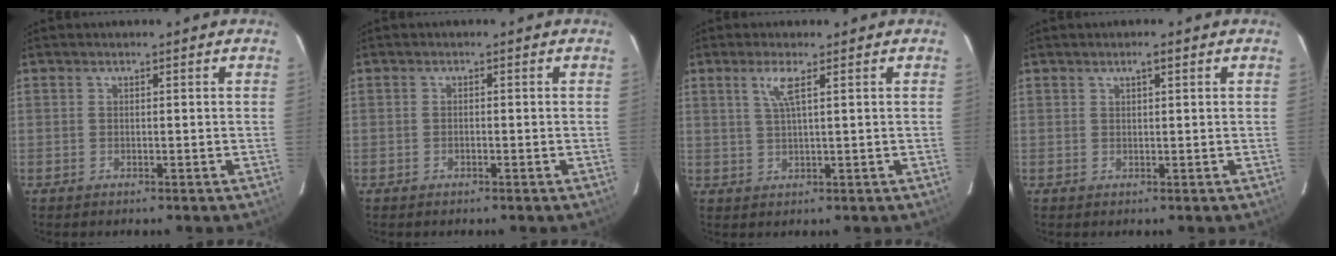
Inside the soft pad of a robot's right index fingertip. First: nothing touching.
{"total": 0.5, "force": [-0.4, 0.2, 0.2], "torque": [-0.004, 0.001, -0.010]}
{"total": 3.4, "force": [1.9, -0.5, 2.8], "torque": [-0.057, -0.005, 0.040]}
{"total": 1.4, "force": [0.8, 0.3, 1.1], "torque": [-0.019, 0.006, 0.013]}